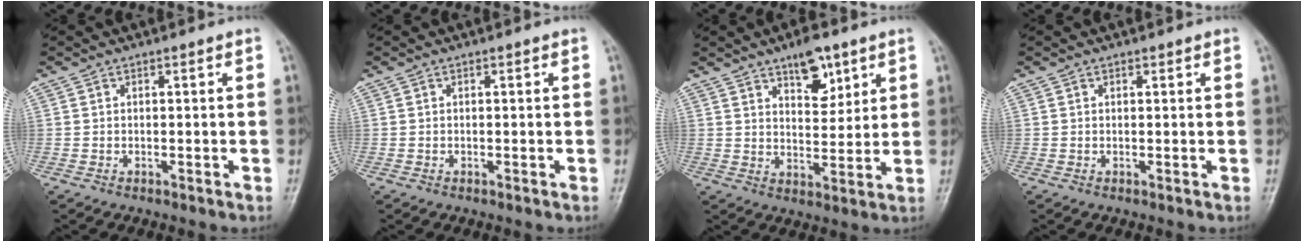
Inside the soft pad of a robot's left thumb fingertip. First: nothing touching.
{"total": 0.0}
{"total": 8.2, "force": [5.1, 3.7, 5.3], "torque": [-0.053, -0.031, 0.079]}
{"total": 0.6, "force": [0.4, 0.4, 0.3], "torque": [-0.002, -0.002, 0.004]}